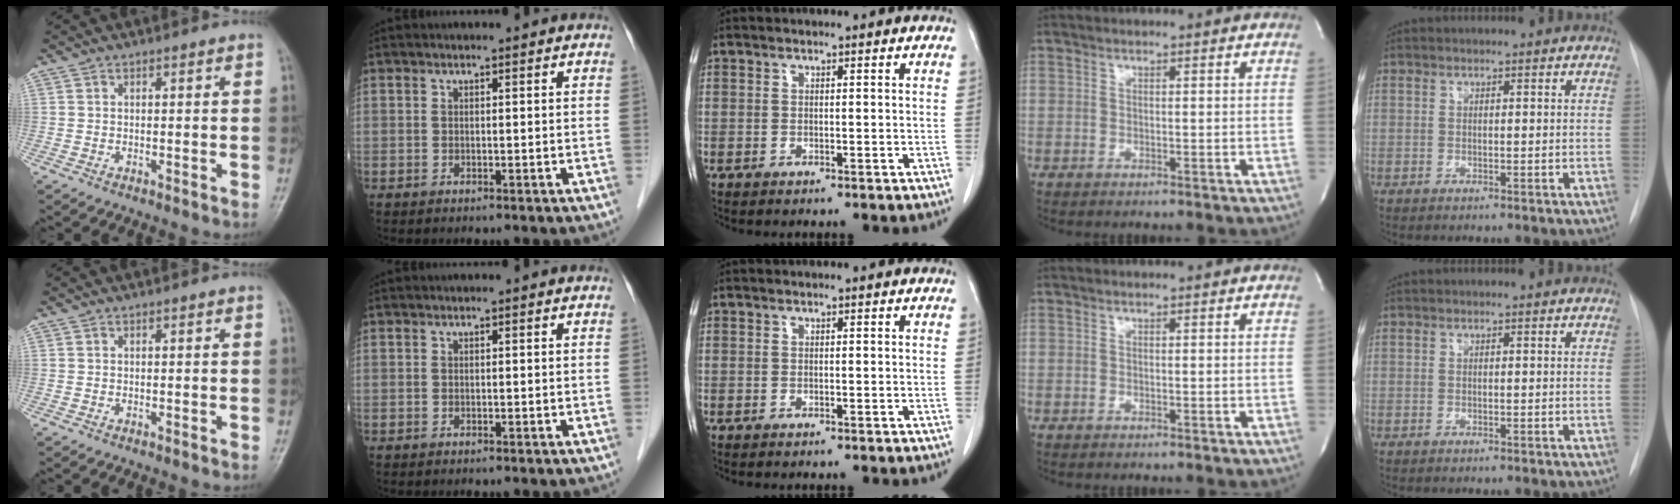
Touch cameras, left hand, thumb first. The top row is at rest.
{}